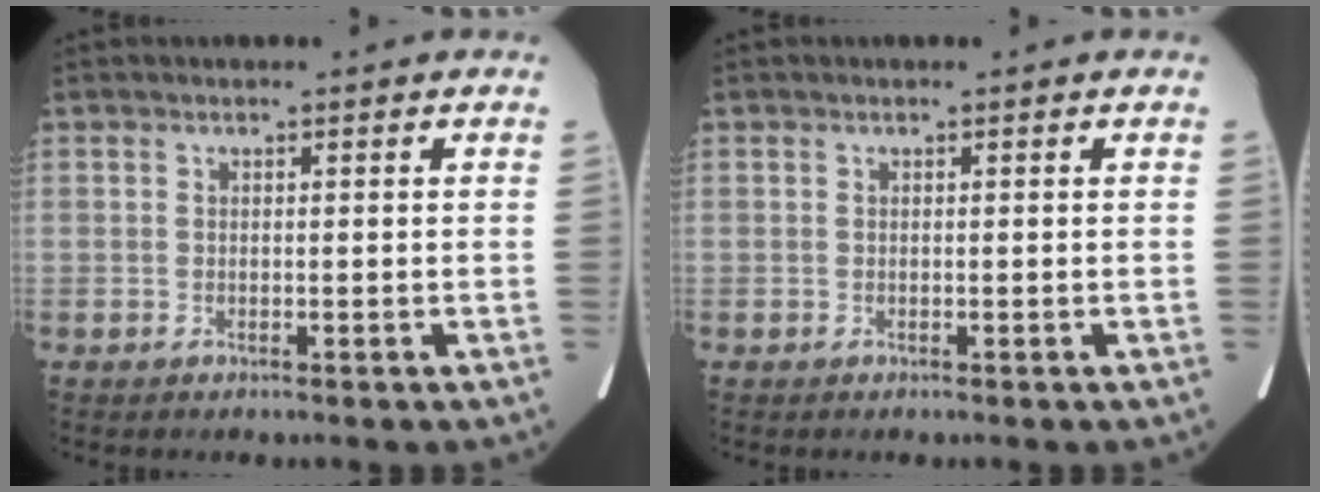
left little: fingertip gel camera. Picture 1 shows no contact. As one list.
[{"total": 0.0}]